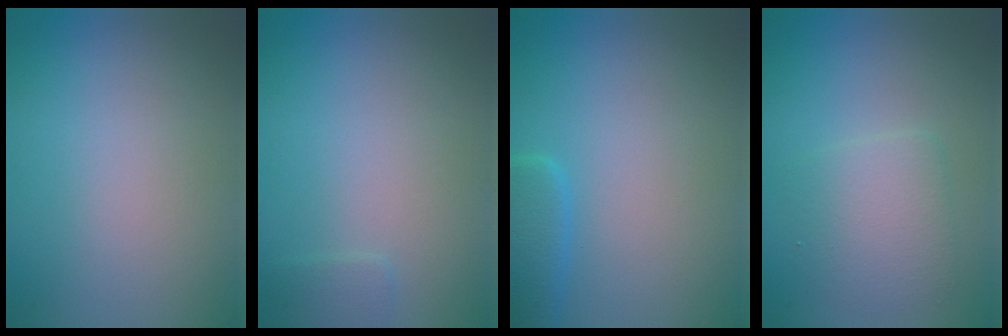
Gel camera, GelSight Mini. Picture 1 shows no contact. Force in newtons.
{"total": 0.9, "press": 0.9, "slide": 0.1}
{"total": 2.9, "press": 2.9, "slide": 0.2}
{"total": 3.0, "press": 3.0, "slide": 0.1}